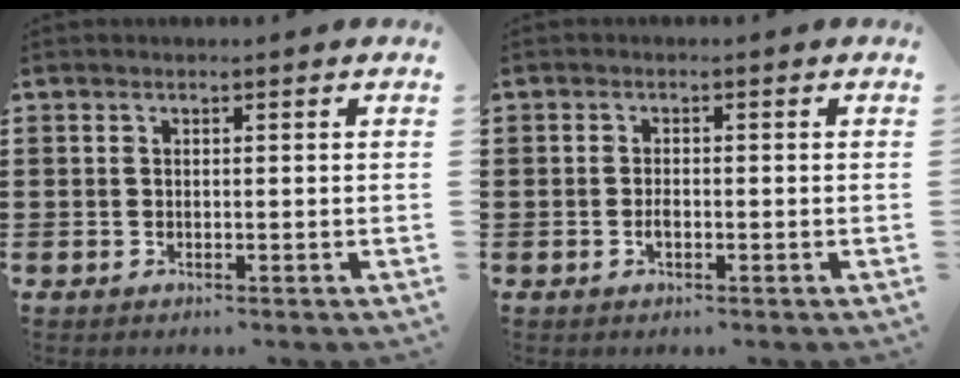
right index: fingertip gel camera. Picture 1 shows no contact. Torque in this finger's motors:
{"motor_torque": [1.20, 0.94, 0.01, -0.04]}